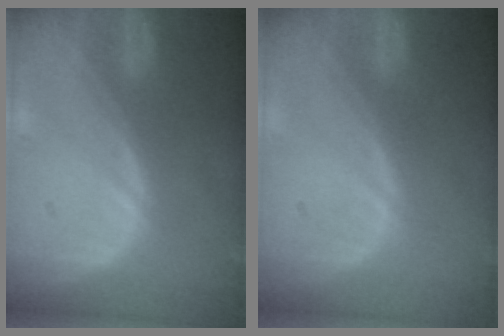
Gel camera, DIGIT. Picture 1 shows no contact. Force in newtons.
{"total": 0.0}